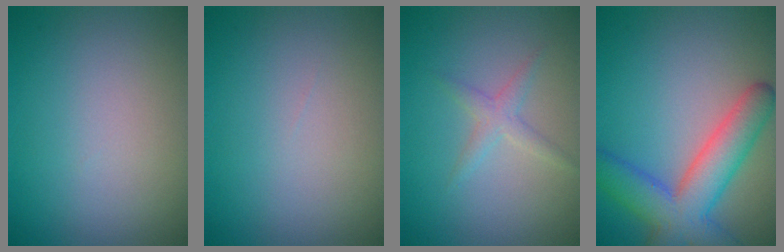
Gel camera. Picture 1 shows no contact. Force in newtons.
{"total": 0.0}
{"total": 1.6, "press": 1.6, "slide": 0.1}
{"total": 7.2, "press": 7.2, "slide": 0.4}